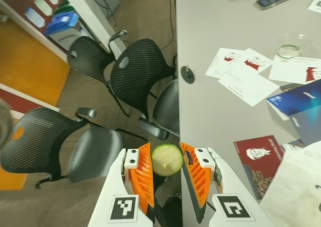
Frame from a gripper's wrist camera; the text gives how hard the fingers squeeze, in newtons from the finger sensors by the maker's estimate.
{"total": 9.8, "left": 9.9, "right": 9.7}